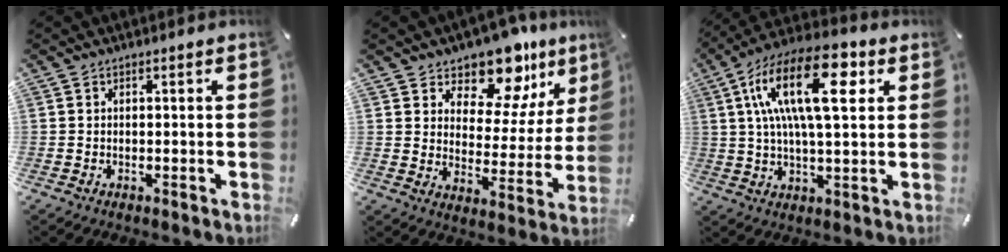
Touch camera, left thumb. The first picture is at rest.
{"total": 13.6, "force": [11.2, 6.4, 4.2], "torque": [-0.068, -0.100, 0.196]}
{"total": 19.4, "force": [6.2, 7.5, 16.8], "torque": [-0.333, -0.009, 0.092]}